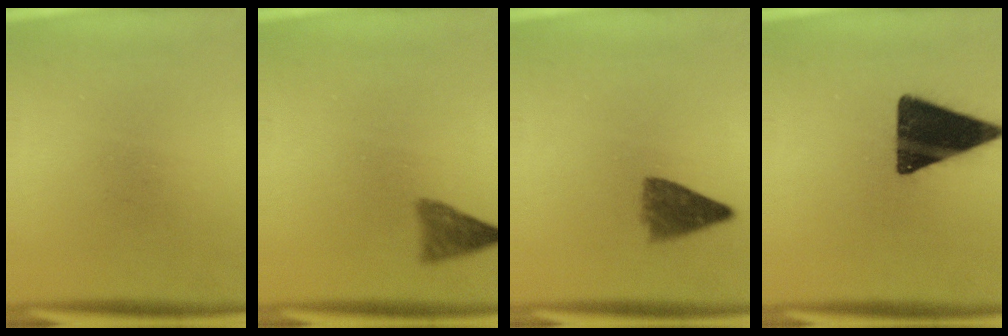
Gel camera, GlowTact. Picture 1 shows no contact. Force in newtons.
{"total": 2.9}
{"total": 4.6}
{"total": 16.9}